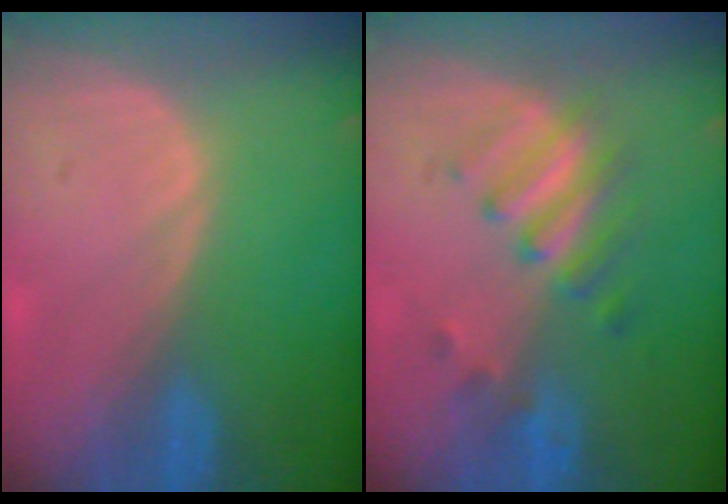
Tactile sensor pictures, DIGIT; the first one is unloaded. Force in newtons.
{"total": 5.4, "press": 5.3, "slide": 1.0}